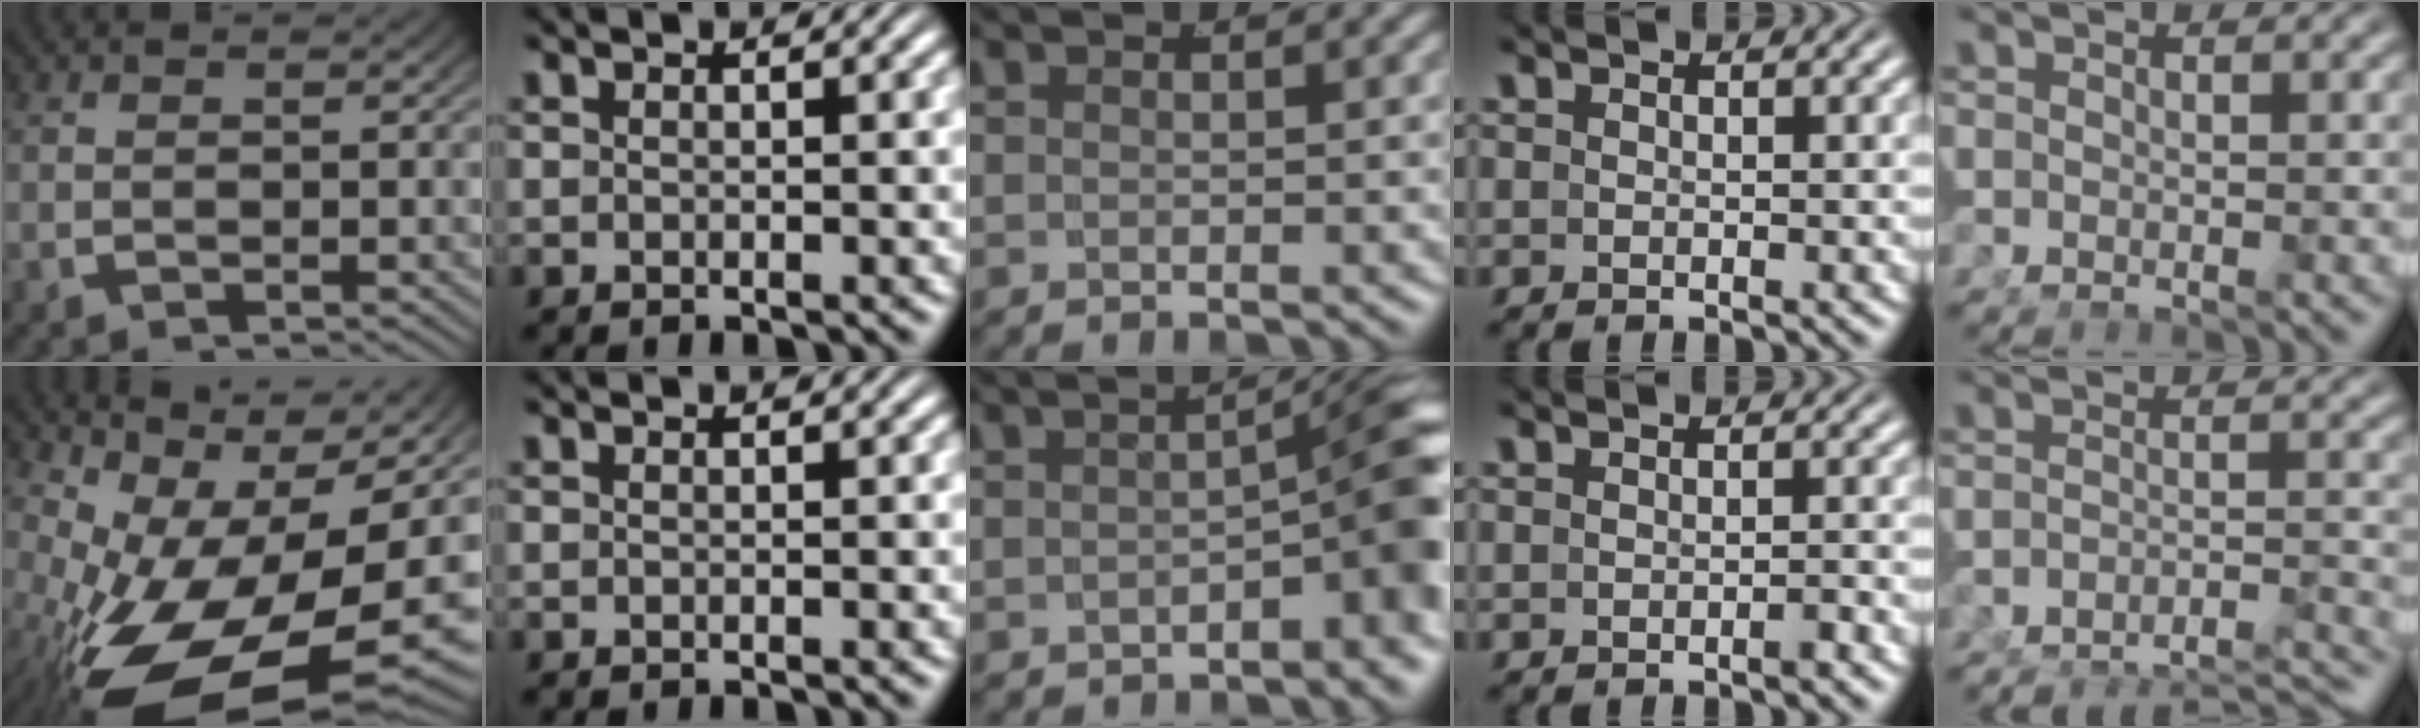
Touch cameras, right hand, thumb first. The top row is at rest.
{"thumb": {"total": 19.2, "force": [-1.4, 11.1, 15.6], "torque": [-0.279, -0.072, 0.019]}, "middle": {"total": 6.6, "force": [-1.9, 2.1, 5.9], "torque": [-0.057, -0.001, -0.026]}, "ring": {"total": 0.7, "force": [-0.6, -0.1, 0.3], "torque": [-0.004, 0.004, -0.012]}, "little": {"total": 10.5, "force": [-10.0, 2.3, 2.3], "torque": [-0.008, -0.019, -0.152]}}